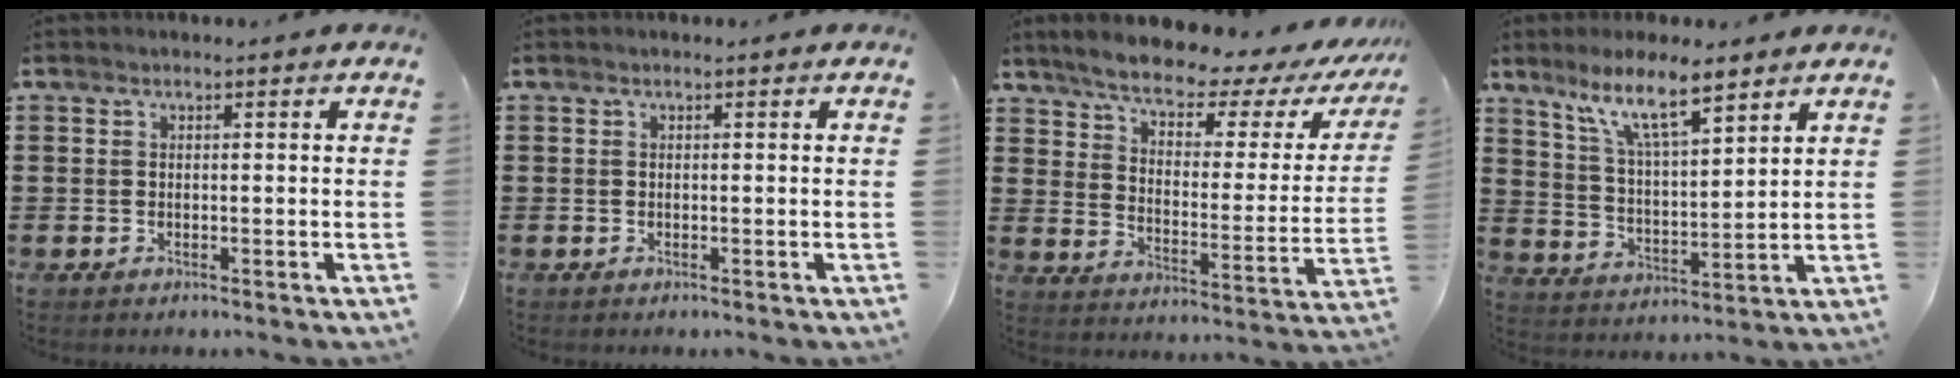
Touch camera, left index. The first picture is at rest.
{"total": 0.0}
{"total": 6.9, "force": [6.0, 1.3, 3.2], "torque": [-0.085, -0.038, 0.097]}
{"total": 9.6, "force": [7.2, 1.7, 6.1], "torque": [-0.129, -0.021, 0.126]}